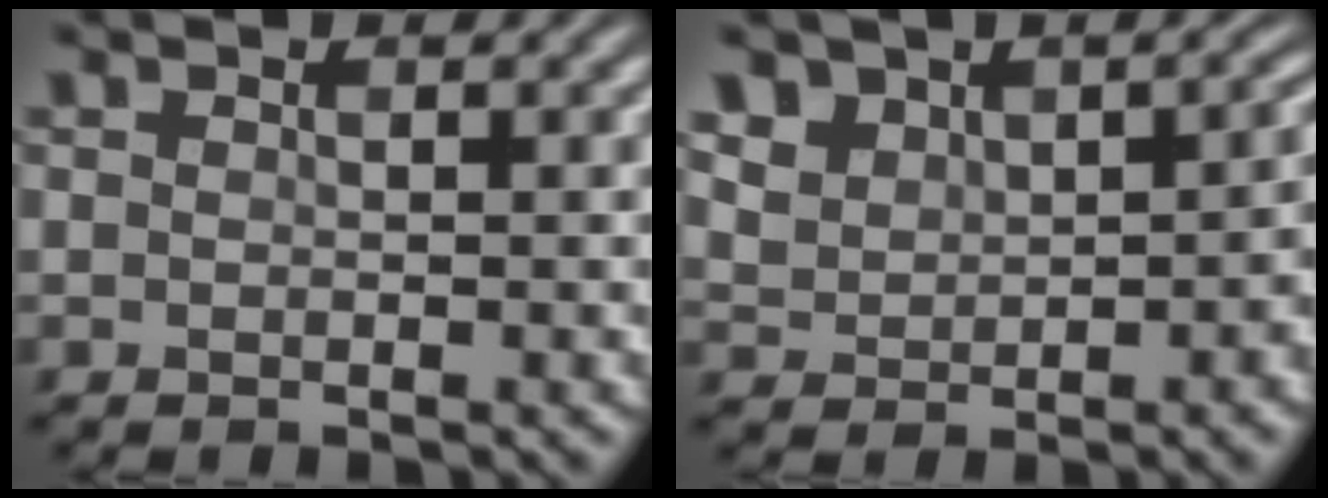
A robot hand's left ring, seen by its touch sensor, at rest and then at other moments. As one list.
[{"total": 5.4, "force": [1.8, 4.0, 3.2], "torque": [-0.043, 0.002, 0.037]}]